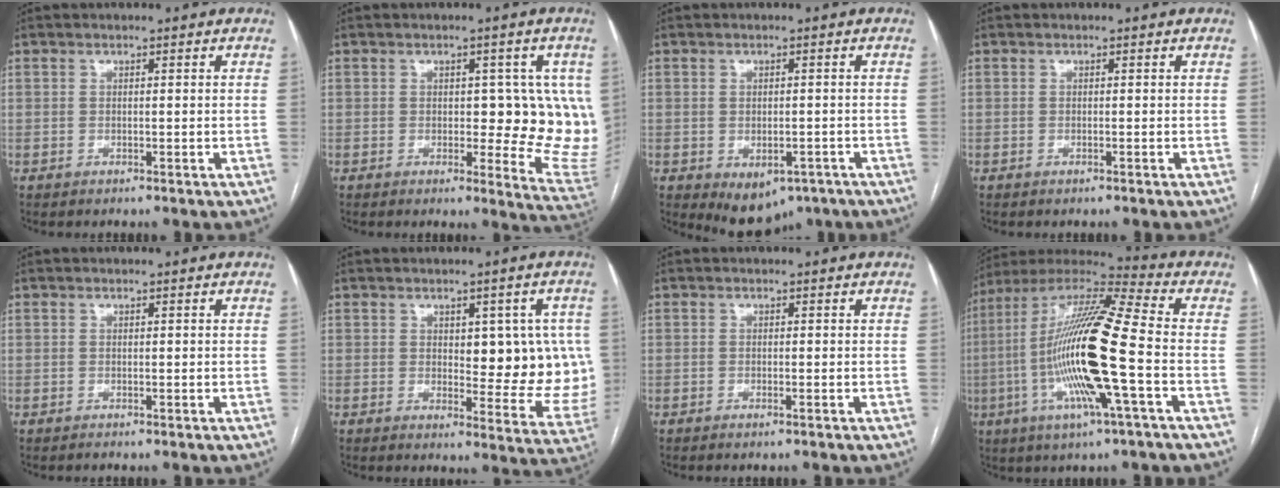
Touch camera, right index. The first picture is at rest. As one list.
[{"total": 10.3, "force": [0.7, 4.4, 9.3], "torque": [-0.095, -0.004, 0.007]}, {"total": 6.8, "force": [-3.7, 4.3, 3.7], "torque": [-0.047, -0.001, -0.046]}, {"total": 0.0}, {"total": 0.0}, {"total": 11.7, "force": [1.3, 4.9, 10.6], "torque": [-0.114, 0.003, 0.024]}, {"total": 0.7, "force": [-0.5, -0.1, 0.5], "torque": [-0.009, 0.000, -0.007]}, {"total": 19.9, "force": [-3.7, 0.8, 19.5], "torque": [-0.388, -0.006, -0.079]}]